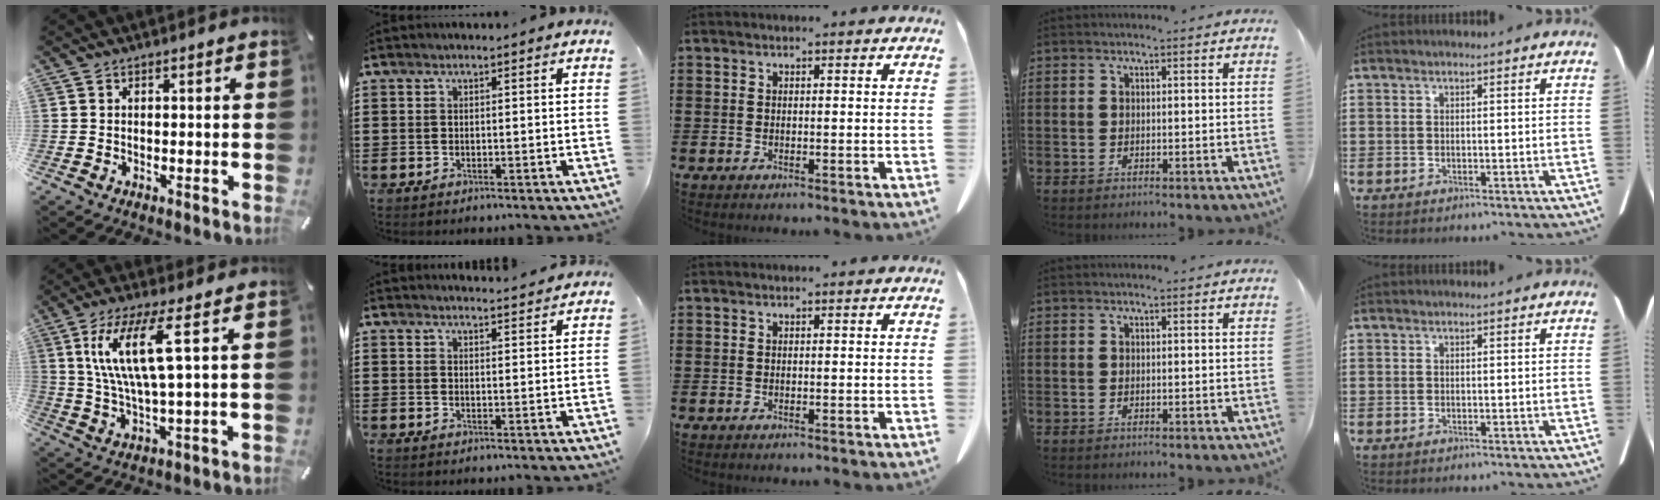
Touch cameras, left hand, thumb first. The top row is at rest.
{"thumb": {"total": 13.7, "force": [4.5, 2.8, 12.6], "torque": [-0.268, -0.002, 0.070]}, "index": {"total": 2.4, "force": [2.4, -0.2, 0.1], "torque": [-0.010, -0.008, 0.047]}}